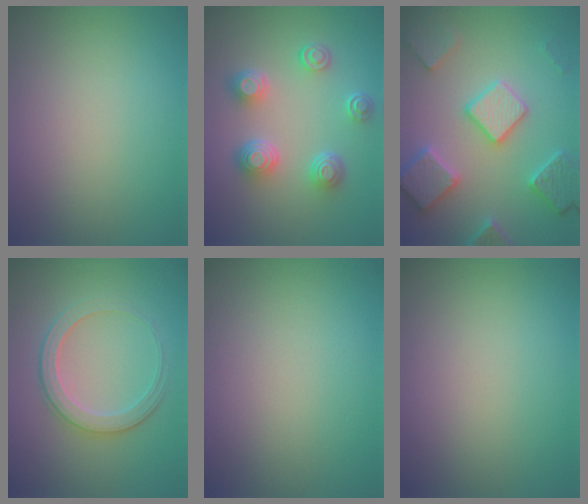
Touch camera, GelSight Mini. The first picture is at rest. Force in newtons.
{"total": 4.5, "press": 3.5, "slide": 2.7}
{"total": 5.5, "press": 5.4, "slide": 1.3}
{"total": 3.1, "press": 2.9, "slide": 1.1}
{"total": 0.0}
{"total": 0.0}